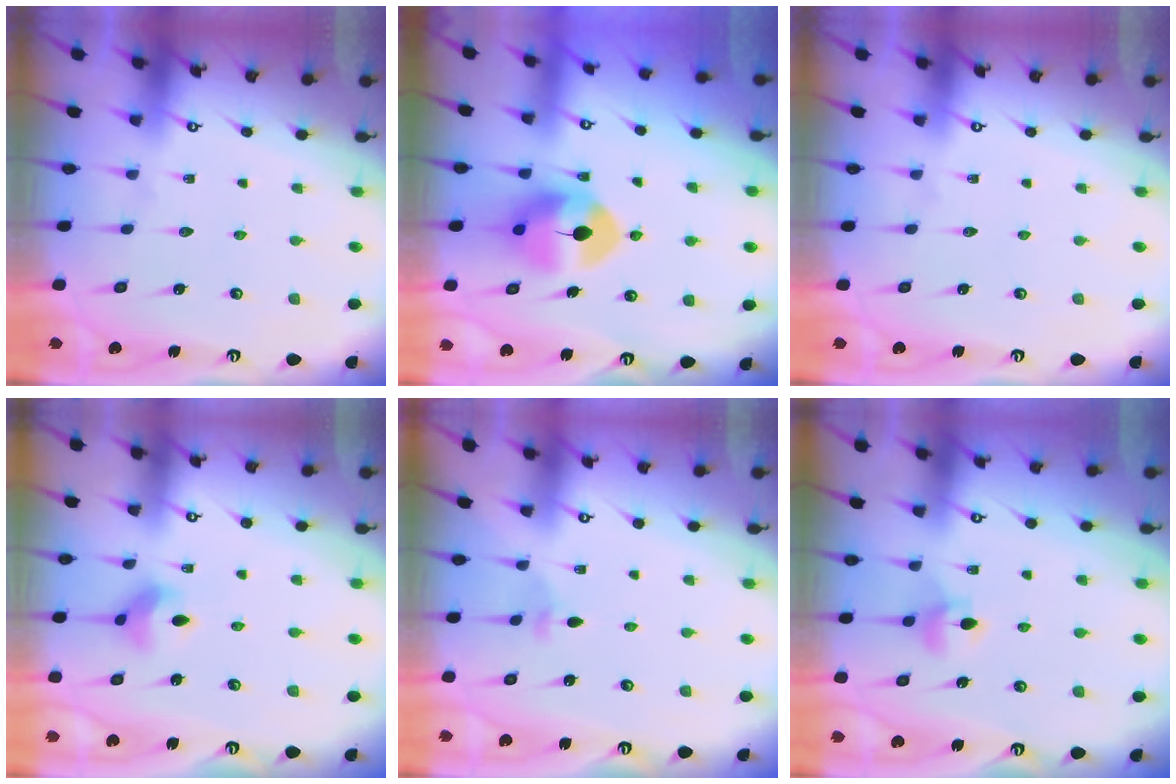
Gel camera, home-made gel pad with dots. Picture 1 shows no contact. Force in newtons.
{"total": 8.8, "press": 8.7, "slide": 1.0}
{"total": 0.0}
{"total": 6.6, "press": 6.5, "slide": 0.9}
{"total": 2.5, "press": 2.4, "slide": 0.6}
{"total": 5.1, "press": 5.0, "slide": 0.6}